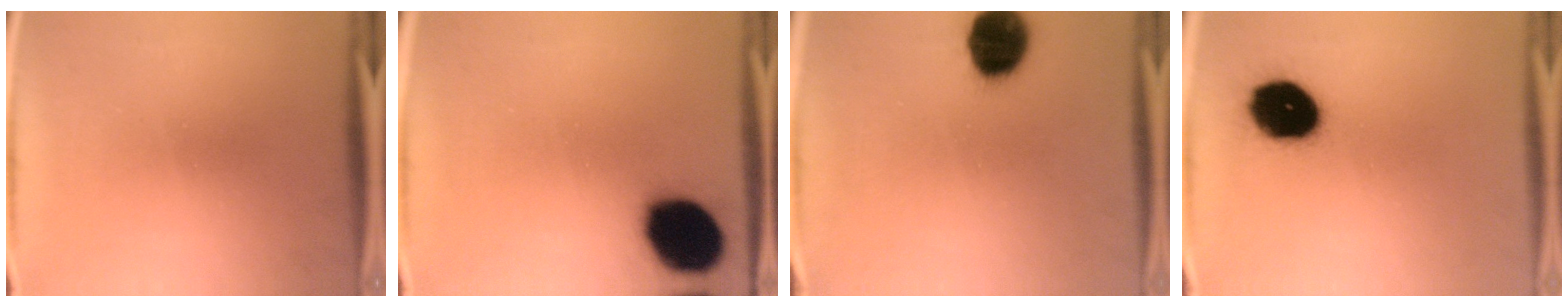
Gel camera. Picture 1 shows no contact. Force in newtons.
{"total": 17.4}
{"total": 13.9}
{"total": 14.3}